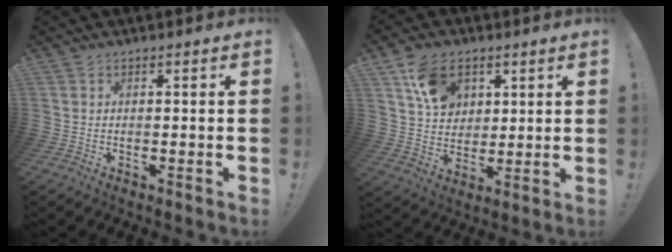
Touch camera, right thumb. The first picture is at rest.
{"total": 12.2, "force": [6.2, 8.9, 5.6], "torque": [-0.079, -0.025, 0.119]}